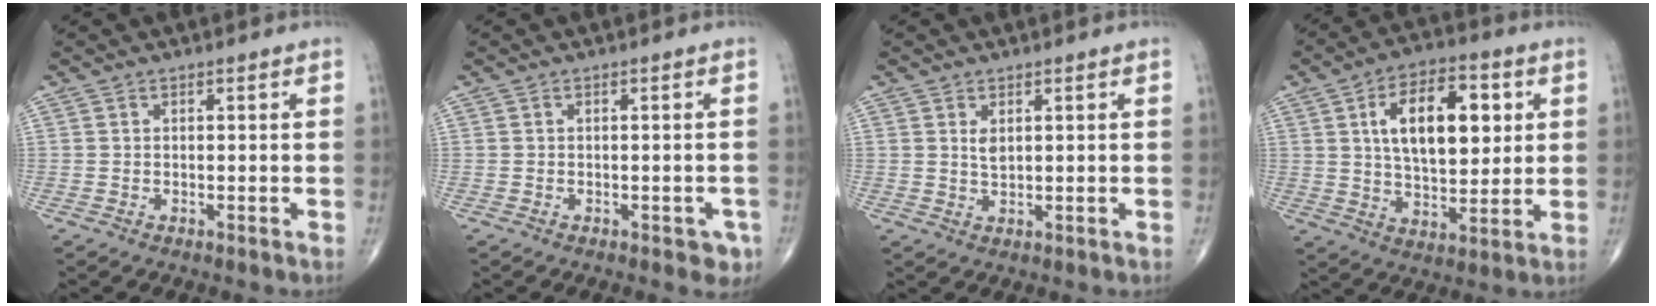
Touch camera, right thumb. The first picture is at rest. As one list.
[{"total": 3.0, "force": [-1.4, 1.7, 2.0], "torque": [-0.007, 0.002, -0.015]}, {"total": 2.0, "force": [0.8, 1.0, 1.5], "torque": [-0.024, -0.007, 0.019]}, {"total": 16.8, "force": [4.3, 8.8, 13.7], "torque": [-0.190, -0.006, 0.072]}]